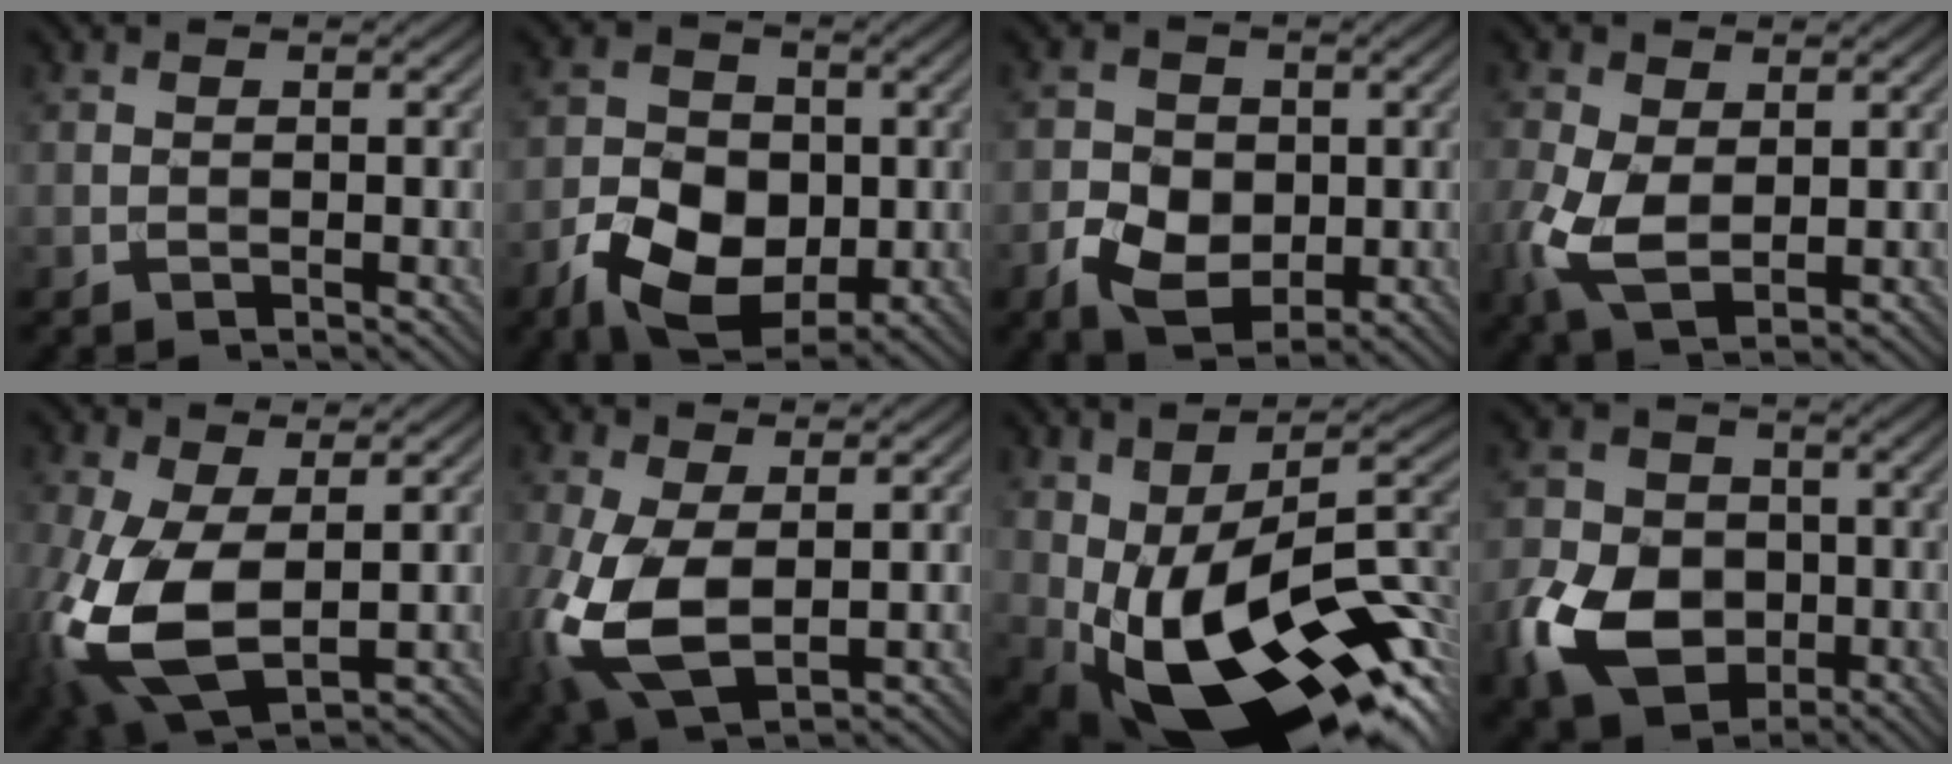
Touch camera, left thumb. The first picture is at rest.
{"total": 9.3, "force": [-3.0, 6.4, 6.0], "torque": [-0.122, -0.014, -0.061]}
{"total": 5.9, "force": [-1.2, 4.5, 3.7], "torque": [-0.073, -0.007, -0.025]}
{"total": 6.9, "force": [-0.4, 4.1, 5.5], "torque": [-0.150, -0.010, -0.005]}
{"total": 13.1, "force": [-1.6, 7.1, 10.9], "torque": [-0.292, -0.031, -0.019]}
{"total": 11.7, "force": [-1.3, 6.6, 9.6], "torque": [-0.268, -0.031, -0.014]}
{"total": 21.9, "force": [-5.4, 12.0, 17.5], "torque": [-0.277, -0.056, -0.045]}
{"total": 10.7, "force": [-3.7, 7.9, 6.2], "torque": [-0.148, -0.019, -0.086]}